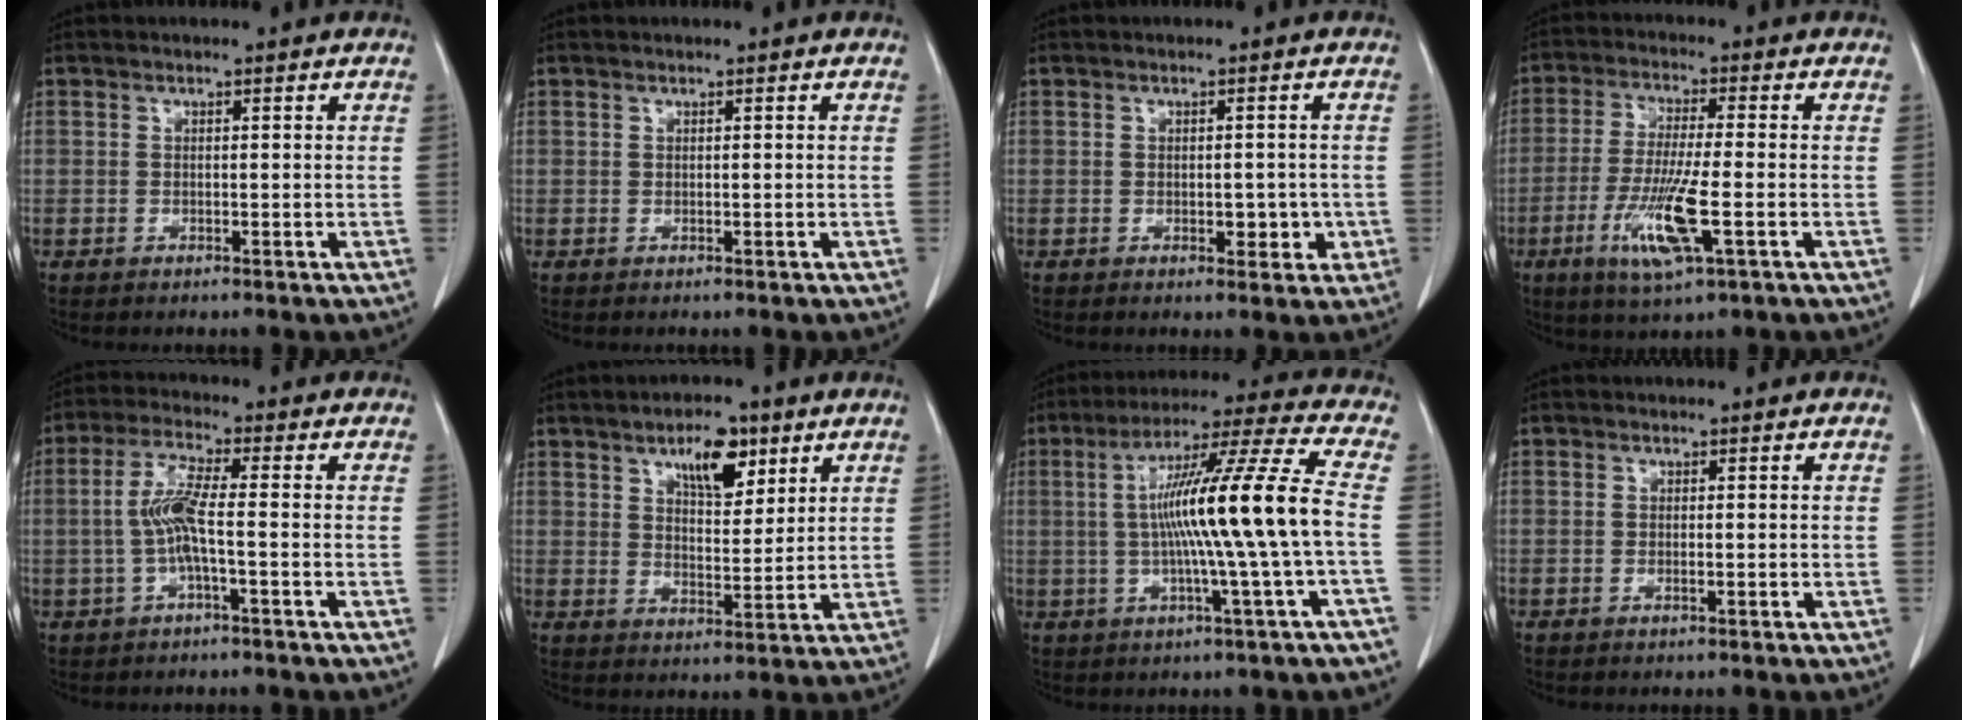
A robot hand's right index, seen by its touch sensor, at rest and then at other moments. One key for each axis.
{"total": 0.0}
{"total": 3.2, "fx": -0.7, "fy": 1.9, "fz": 2.5, "tx": -0.023, "ty": 0.003, "tz": -0.003}
{"total": 10.1, "fx": -3.5, "fy": 0.7, "fz": 9.5, "tx": -0.190, "ty": -0.020, "tz": -0.066}
{"total": 5.8, "fx": -0.8, "fy": 0.2, "fz": 5.8, "tx": -0.123, "ty": 0.009, "tz": -0.019}
{"total": 7.8, "fx": 4.5, "fy": 3.2, "fz": 5.5, "tx": -0.086, "ty": 0.002, "tz": 0.075}
{"total": 15.2, "fx": -0.7, "fy": -1.9, "fz": 15.1, "tx": -0.254, "ty": 0.010, "tz": -0.016}
{"total": 0.0}